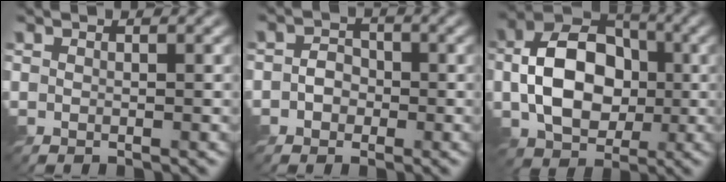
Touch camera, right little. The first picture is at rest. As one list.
[{"total": 2.2, "force": [-0.5, 1.9, 1.0], "torque": [0.002, 0.004, -0.016]}, {"total": 8.9, "force": [-0.4, 6.4, 6.2], "torque": [-0.117, 0.008, -0.013]}]